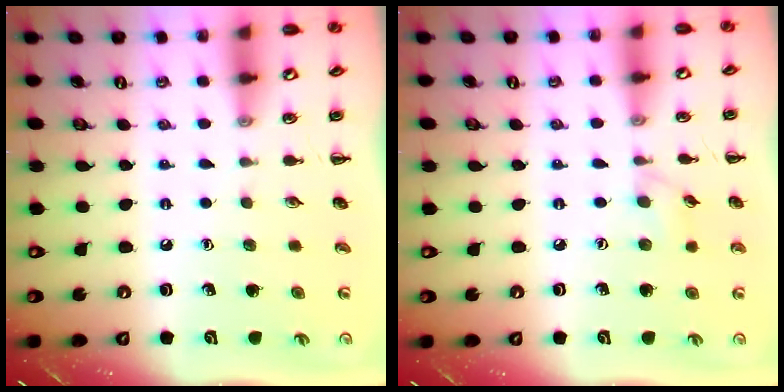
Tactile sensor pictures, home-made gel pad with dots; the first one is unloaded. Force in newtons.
{"total": 5.4, "press": 5.0, "slide": 2.1}